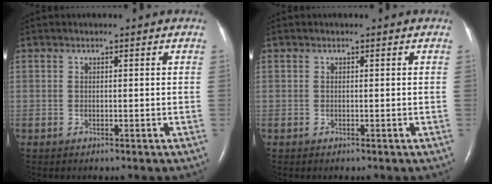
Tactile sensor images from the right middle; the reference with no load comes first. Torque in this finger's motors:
{"motor_torque": [0.03, -0.01, 0.01, 0.00]}